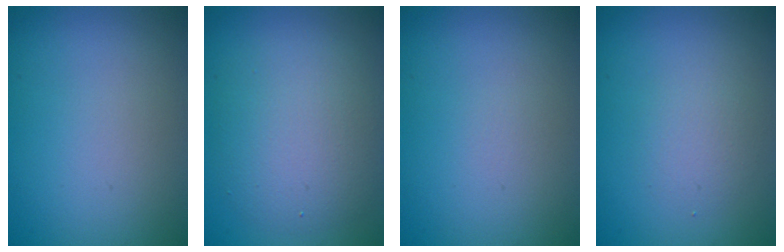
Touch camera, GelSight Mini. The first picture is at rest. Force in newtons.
{"total": 5.5, "press": 5.5, "slide": 0.4}
{"total": 0.0}
{"total": 1.7, "press": 1.7, "slide": 0.1}